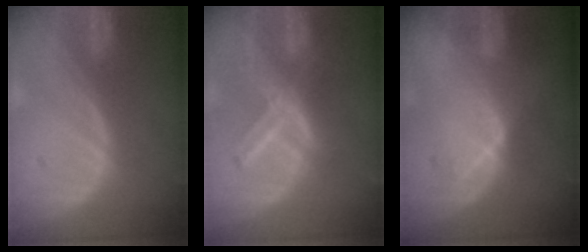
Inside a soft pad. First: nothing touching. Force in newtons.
{"total": 7.2, "press": 6.4, "slide": 3.4}
{"total": 4.5, "press": 4.4, "slide": 1.0}